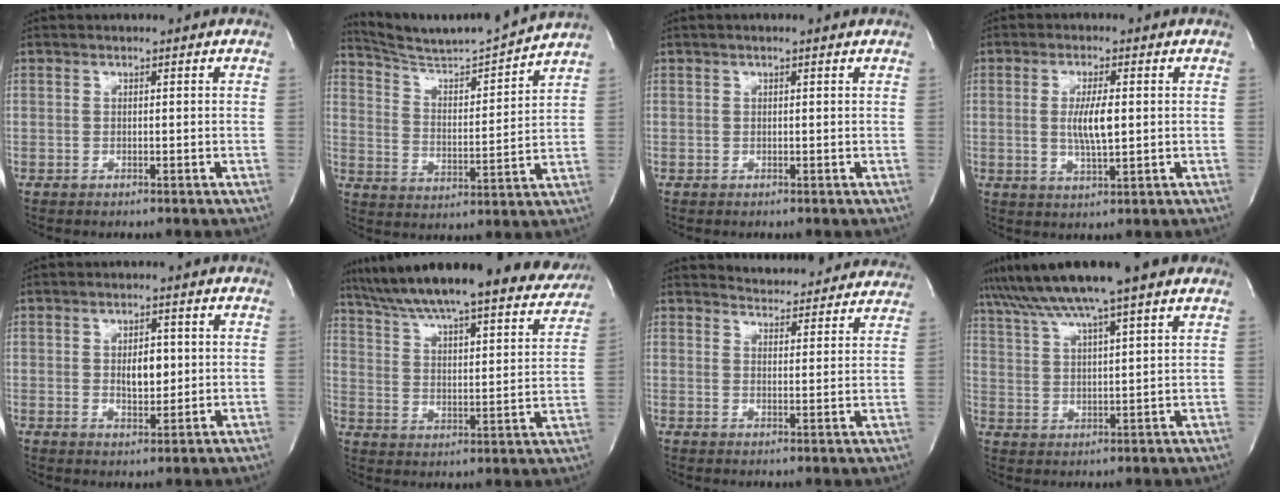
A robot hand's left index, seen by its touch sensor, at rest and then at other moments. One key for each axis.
{"total": 13.5, "fx": 13.0, "fy": -1.8, "fz": 3.1, "tx": -0.063, "ty": -0.027, "tz": 0.210}
{"total": 1.3, "fx": 1.0, "fy": 0.0, "fz": 0.9, "tx": -0.017, "ty": 0.013, "tz": 0.012}
{"total": 5.2, "fx": 0.2, "fy": 0.9, "fz": 5.1, "tx": -0.099, "ty": -0.006, "tz": 0.005}
{"total": 4.2, "fx": 0.3, "fy": 2.1, "fz": 3.6, "tx": -0.057, "ty": -0.005, "tz": 0.010}
{"total": 26.7, "fx": 23.5, "fy": 4.2, "fz": 12.0, "tx": -0.191, "ty": -0.029, "tz": 0.312}
{"total": 14.7, "fx": 14.3, "fy": 3.1, "fz": 1.6, "tx": -0.004, "ty": -0.022, "tz": 0.157}
{"total": 14.1, "fx": 11.0, "fy": 0.5, "fz": 8.9, "tx": -0.155, "ty": 0.032, "tz": 0.172}